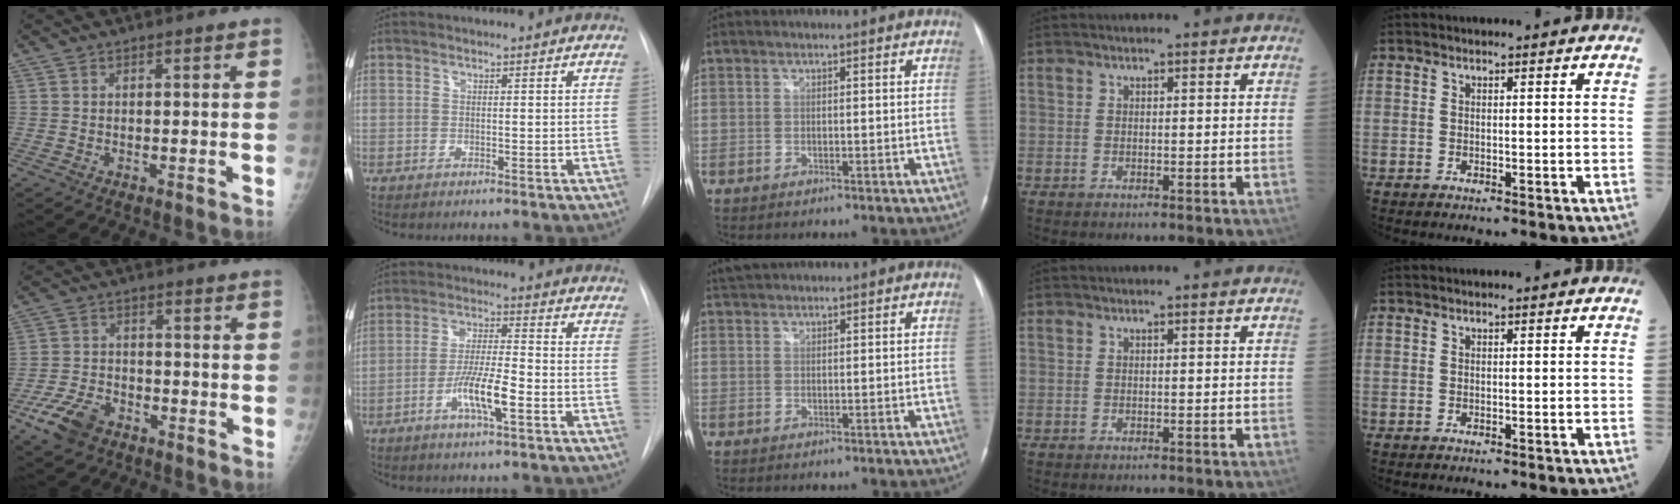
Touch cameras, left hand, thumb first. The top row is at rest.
{"thumb": {"total": 8.1, "force": [-4.9, 4.8, 4.3], "torque": [-0.085, 0.017, -0.089]}, "index": {"total": 7.9, "force": [-3.2, 1.0, 7.1], "torque": [-0.139, -0.003, -0.061]}, "middle": {"total": 2.6, "force": [2.5, 0.7, 0.5], "torque": [-0.012, 0.024, 0.045]}}